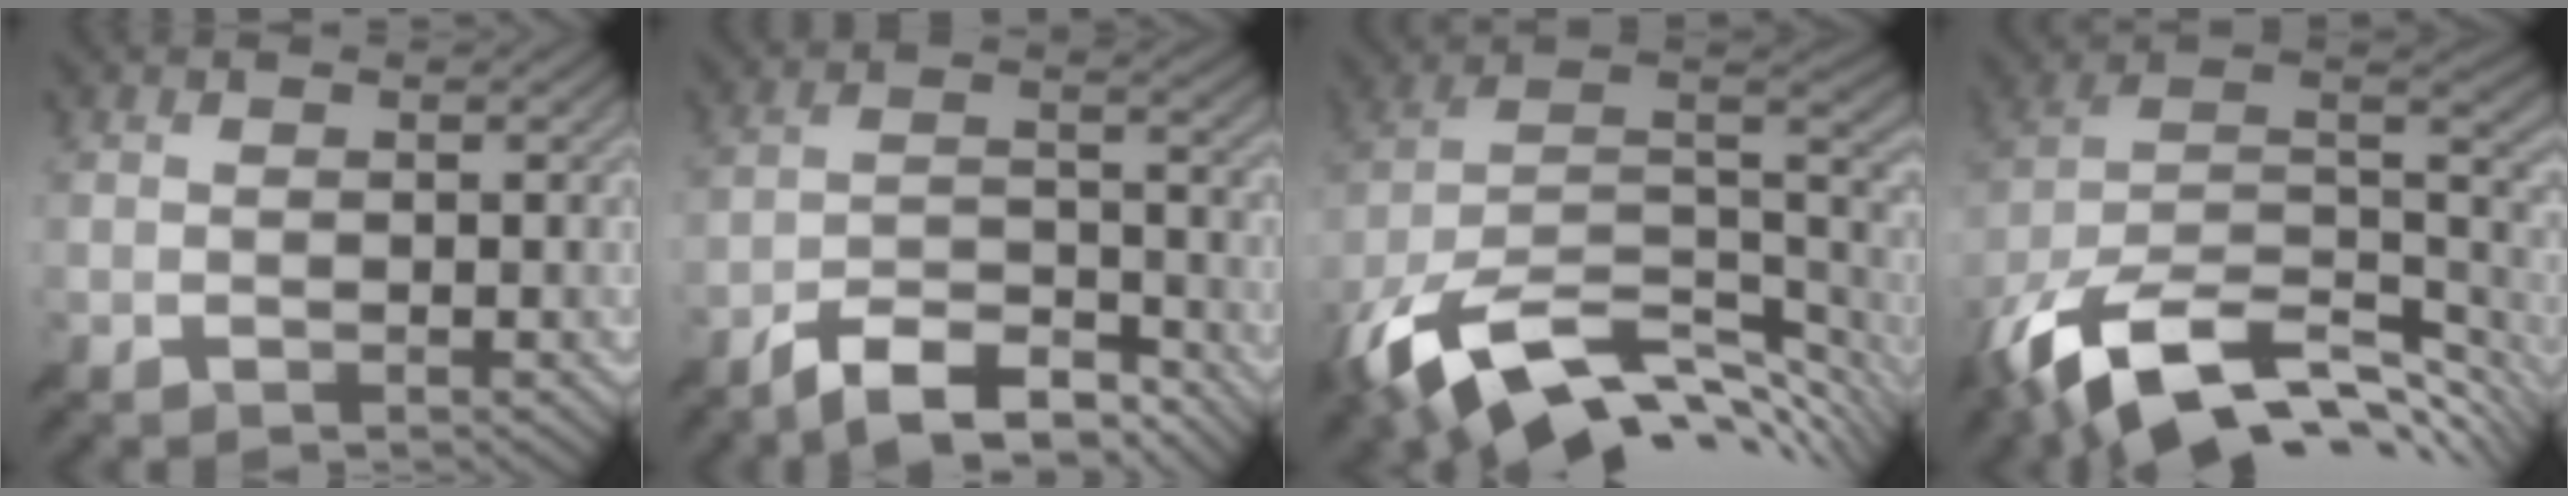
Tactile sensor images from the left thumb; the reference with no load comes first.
{"total": 9.6, "force": [-7.9, 2.7, 4.6], "torque": [-0.075, 0.004, -0.151]}
{"total": 16.2, "force": [-8.3, 8.2, 11.2], "torque": [-0.265, -0.023, -0.136]}
{"total": 17.1, "force": [-9.6, 8.8, 11.1], "torque": [-0.262, -0.024, -0.149]}